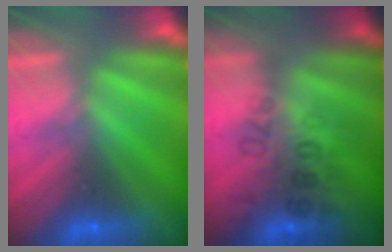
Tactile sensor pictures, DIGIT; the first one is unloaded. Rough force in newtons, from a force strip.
{"total": 2.8}